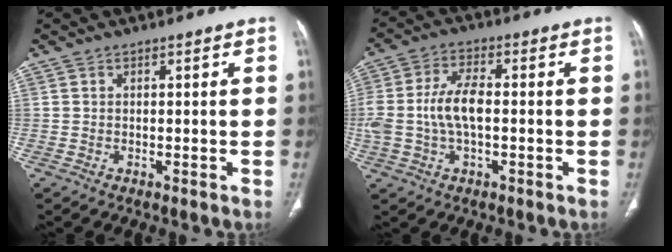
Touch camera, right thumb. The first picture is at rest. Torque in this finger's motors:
{"motor_torque": [1.84, 1.63, 1.28, -0.40, 0.13]}